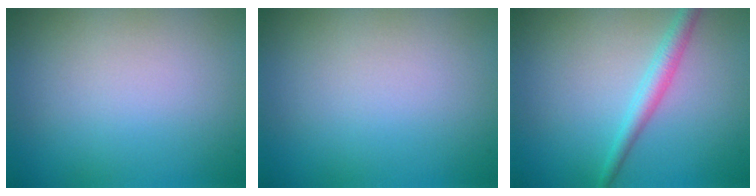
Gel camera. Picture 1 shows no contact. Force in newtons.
{"total": 0.0}
{"total": 2.3, "press": 2.3, "slide": 0.0}